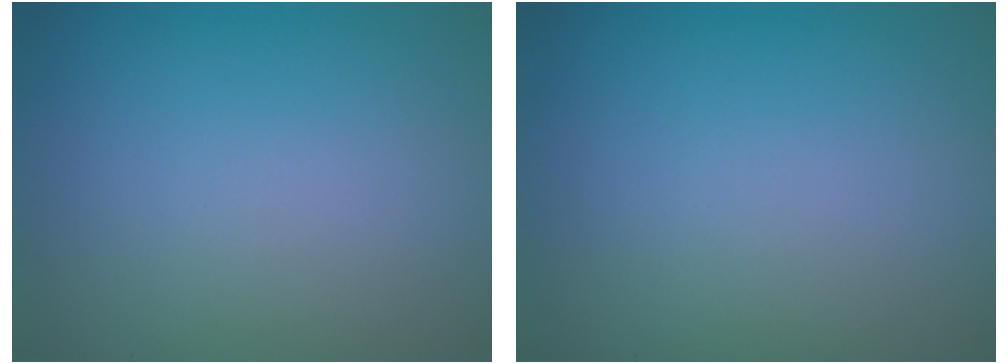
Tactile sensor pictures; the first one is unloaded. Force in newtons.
{"total": 0.0}